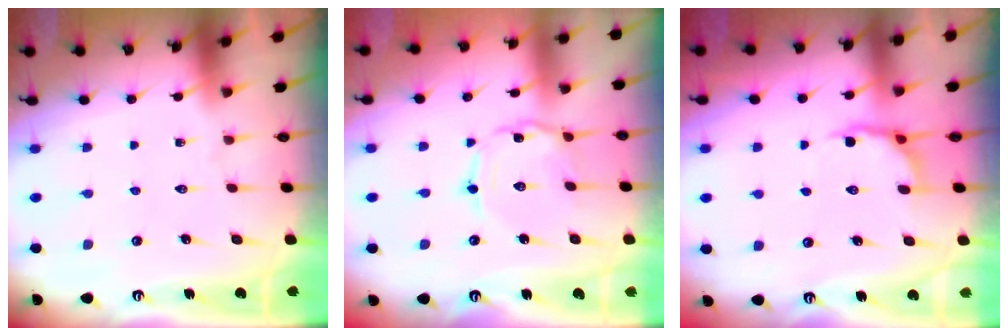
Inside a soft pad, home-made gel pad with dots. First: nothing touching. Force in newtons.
{"total": 1.6, "press": 1.5, "slide": 0.2}
{"total": 4.3, "press": 3.6, "slide": 2.3}